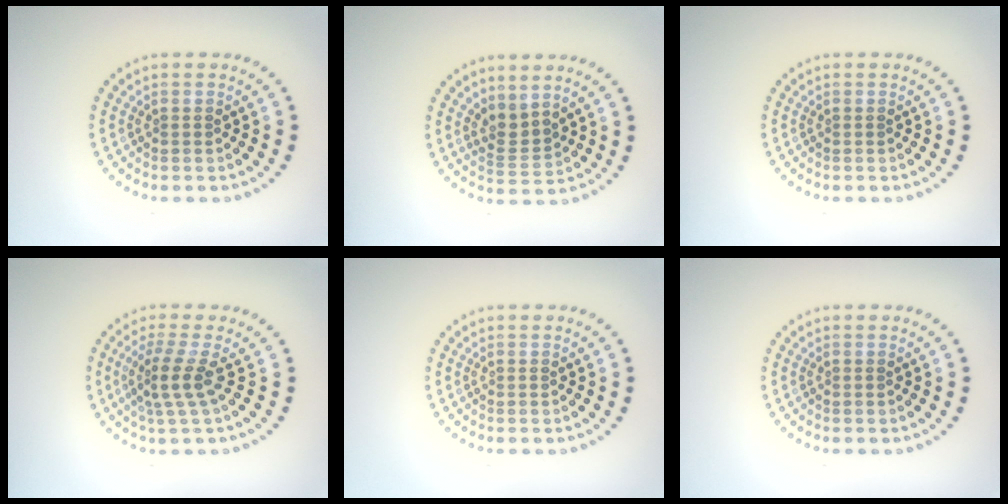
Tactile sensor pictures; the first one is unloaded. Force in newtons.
{"total": 2.3, "press": 1.5, "slide": 1.7}
{"total": 0.0}
{"total": 2.9, "press": 2.0, "slide": 2.1}
{"total": 0.0}
{"total": 0.0}